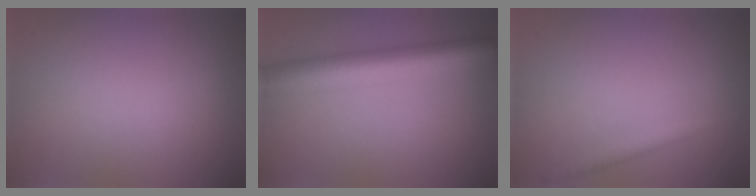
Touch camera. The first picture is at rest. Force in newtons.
{"total": 6.6, "press": 6.6, "slide": 0.2}
{"total": 1.6, "press": 1.6, "slide": 0.1}